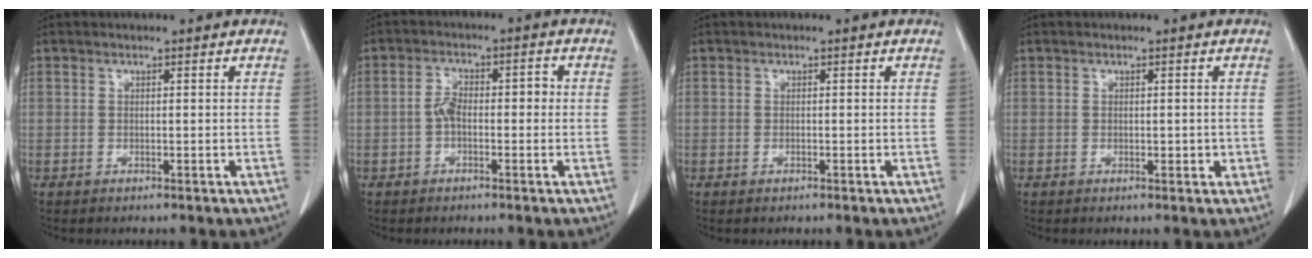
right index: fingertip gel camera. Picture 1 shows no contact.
{"total": 4.1, "force": [-0.5, 2.1, 3.5], "torque": [-0.061, 0.024, -0.010]}
{"total": 0.0}
{"total": 1.4, "force": [-0.2, 0.8, 1.1], "torque": [-0.014, 0.001, 0.001]}